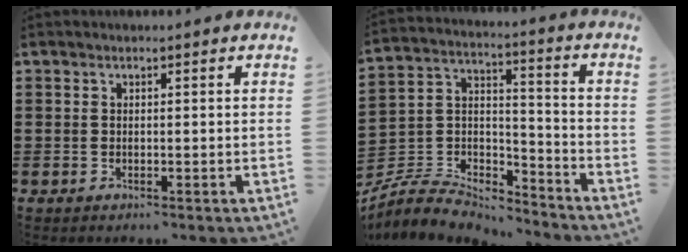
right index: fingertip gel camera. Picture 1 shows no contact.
{"total": 7.2, "force": [-6.6, 2.3, 1.7], "torque": [-0.048, 0.006, -0.135]}